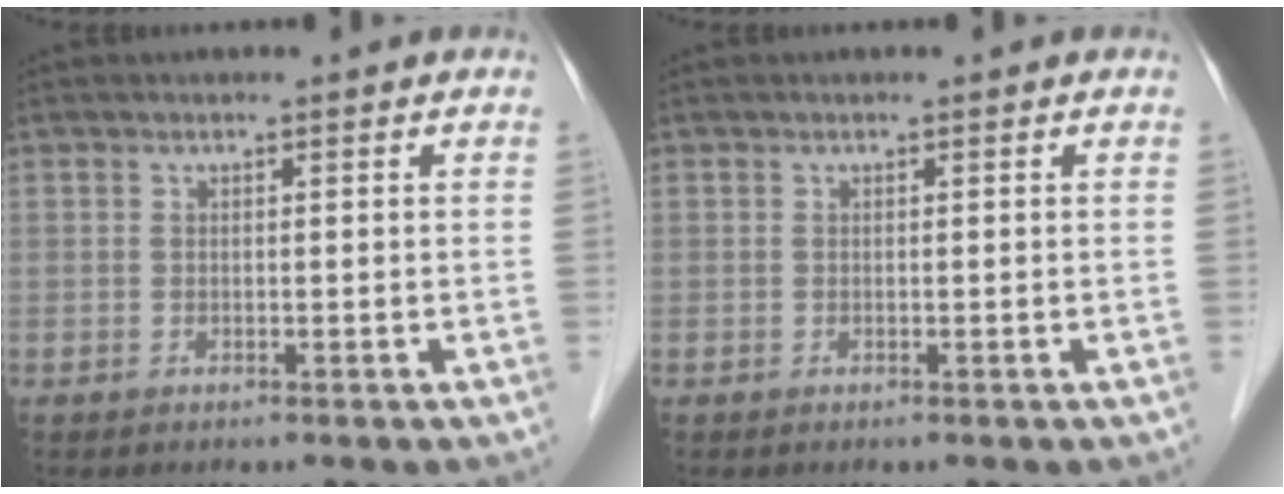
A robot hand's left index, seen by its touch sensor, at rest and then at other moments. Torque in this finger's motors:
{"motor_torque": [0.00, 0.00, 0.00, 0.00]}